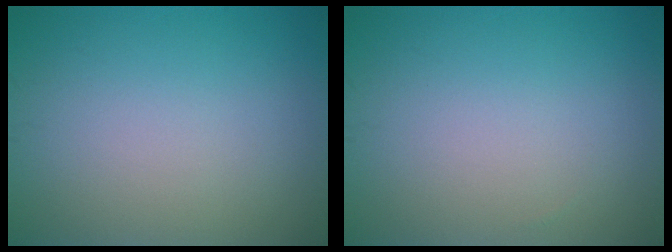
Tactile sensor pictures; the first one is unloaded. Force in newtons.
{"total": 0.0}